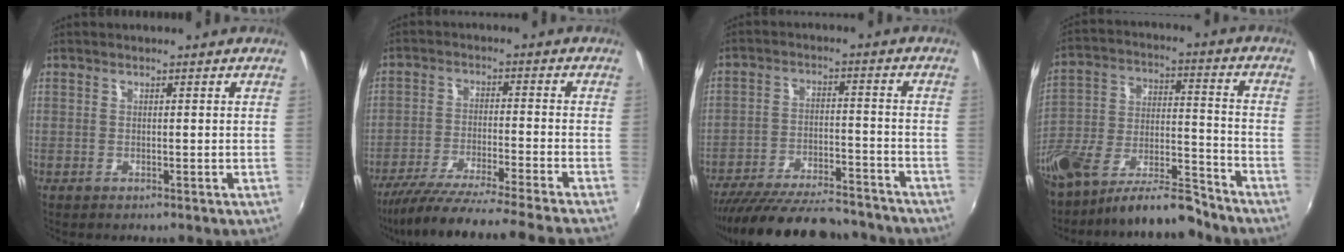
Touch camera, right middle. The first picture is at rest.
{"total": 18.9, "force": [-17.0, -2.4, 8.1], "torque": [-0.152, -0.040, -0.269]}
{"total": 23.0, "force": [-20.2, 5.6, 9.4], "torque": [-0.186, -0.018, -0.285]}
{"total": 13.6, "force": [-10.4, 4.5, 7.5], "torque": [-0.159, 0.003, -0.181]}